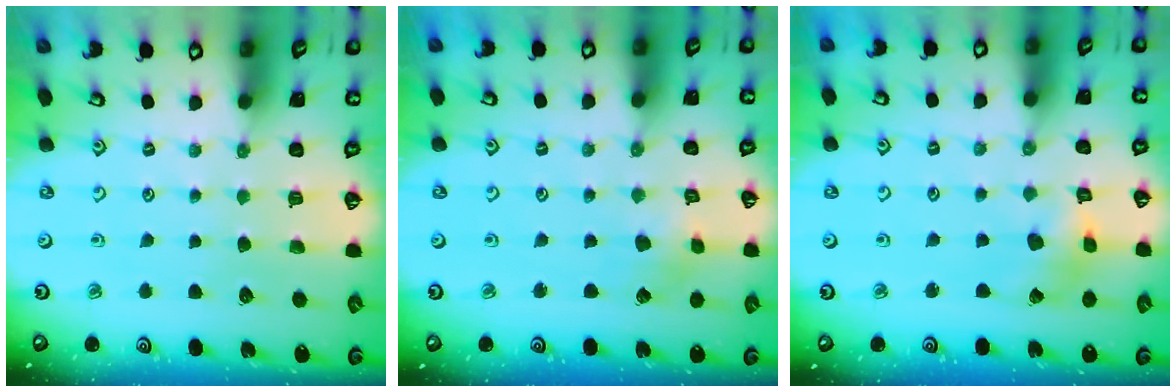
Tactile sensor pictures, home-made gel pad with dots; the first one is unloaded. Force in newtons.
{"total": 2.9, "press": 2.9, "slide": 0.2}
{"total": 5.3, "press": 5.3, "slide": 0.5}